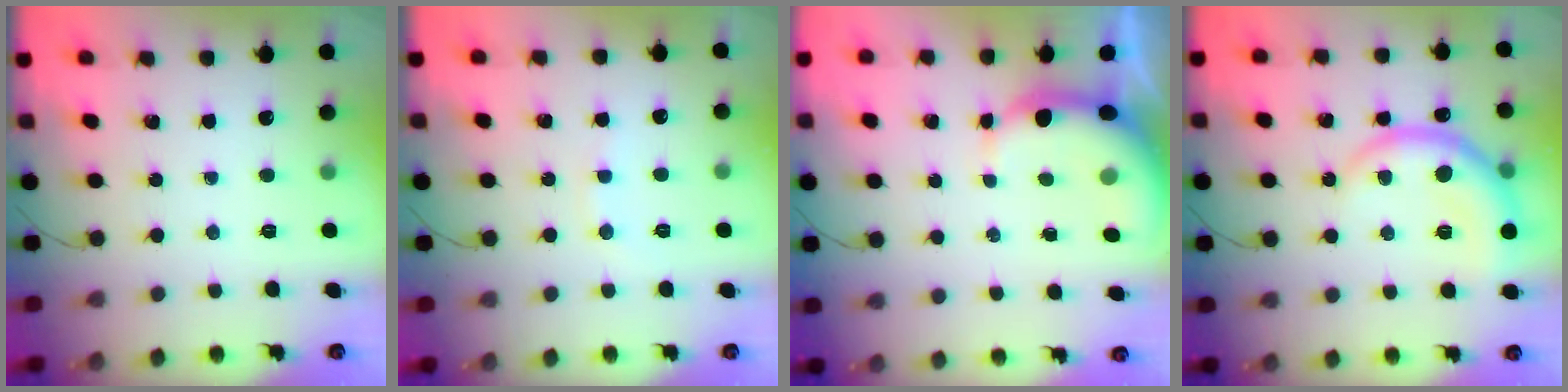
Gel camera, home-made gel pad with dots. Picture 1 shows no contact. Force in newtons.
{"total": 5.4, "press": 5.3, "slide": 1.4}
{"total": 4.8, "press": 4.7, "slide": 1.1}
{"total": 11.8, "press": 11.7, "slide": 0.6}